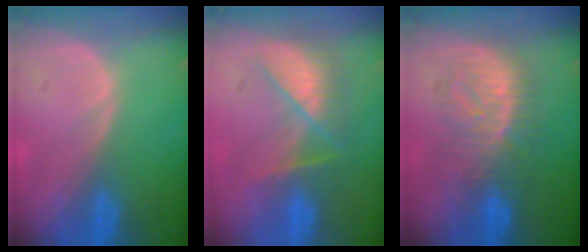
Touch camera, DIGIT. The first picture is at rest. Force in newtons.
{"total": 7.8, "press": 7.0, "slide": 3.4}
{"total": 8.3, "press": 8.2, "slide": 0.8}